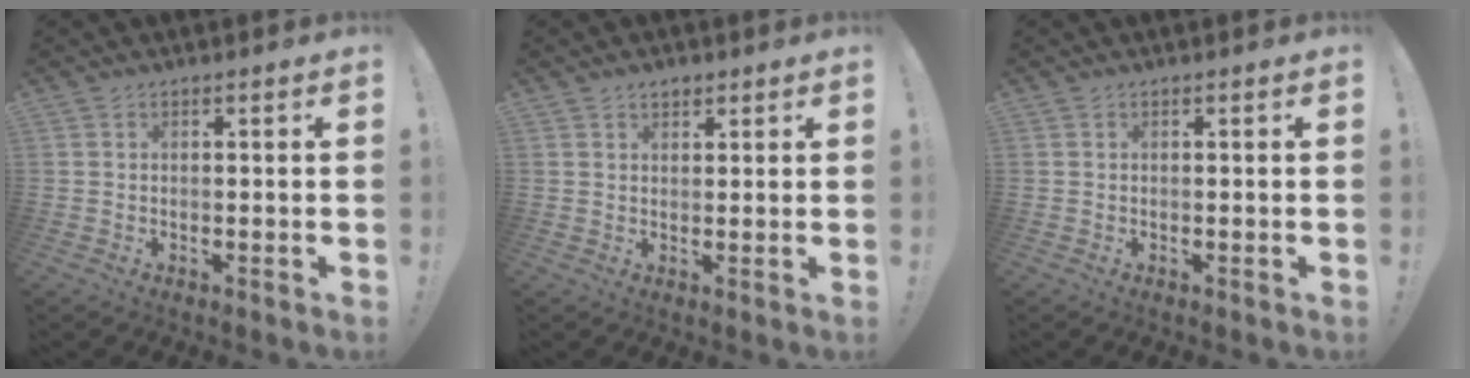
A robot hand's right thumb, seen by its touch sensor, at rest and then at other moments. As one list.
[{"total": 1.7, "force": [1.3, 0.9, 0.7], "torque": [-0.004, -0.006, 0.022]}, {"total": 0.0}]